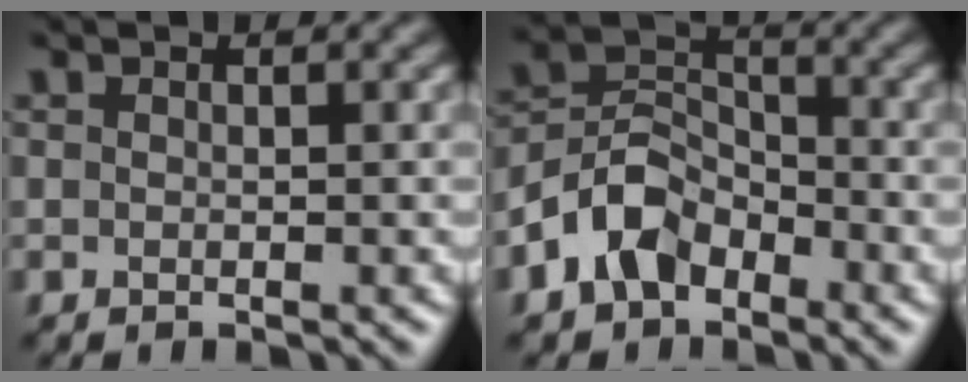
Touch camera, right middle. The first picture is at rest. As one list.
[{"total": 5.4, "force": [-3.0, 3.7, 2.6], "torque": [-0.051, 0.004, -0.069]}]